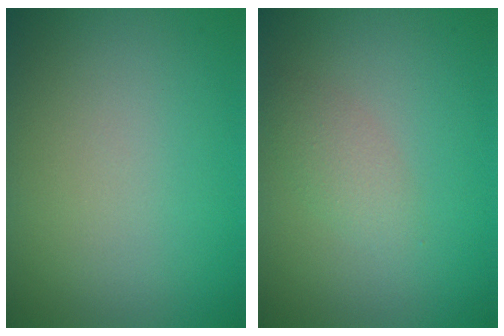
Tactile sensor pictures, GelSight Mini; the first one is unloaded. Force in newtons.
{"total": 1.6, "press": 1.6, "slide": 0.1}